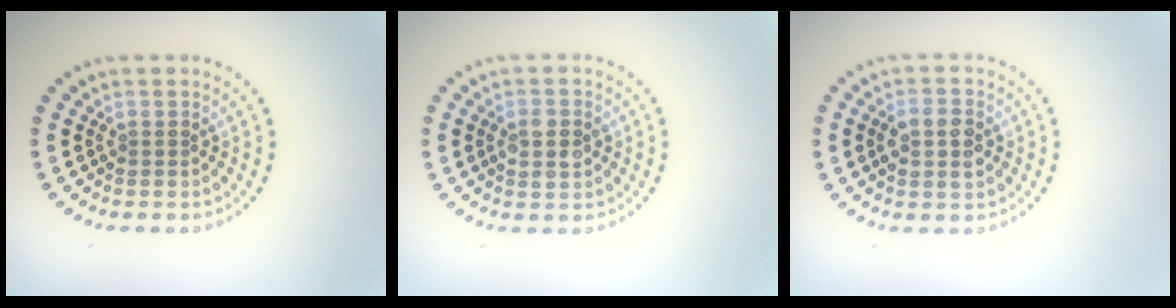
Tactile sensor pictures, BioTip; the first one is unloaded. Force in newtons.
{"total": 2.1, "press": 2.1, "slide": 0.2}
{"total": 2.9, "press": 2.9, "slide": 0.2}